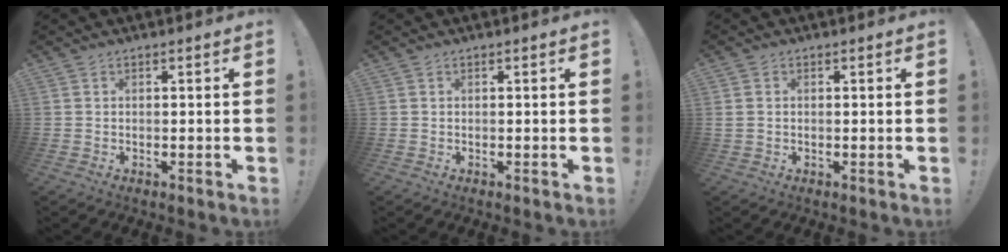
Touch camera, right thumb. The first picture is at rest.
{"total": 0.0}
{"total": 1.0, "force": [0.6, 0.8, 0.1], "torque": [-0.001, 0.004, 0.013]}